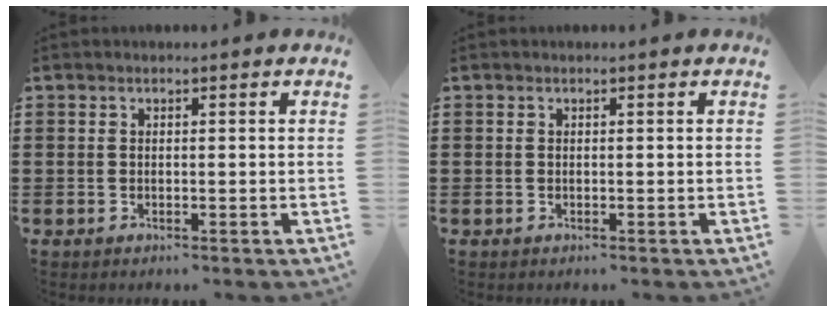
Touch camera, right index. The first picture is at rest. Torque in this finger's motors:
{"motor_torque": [-0.26, 0.26, 0.00, 0.00]}